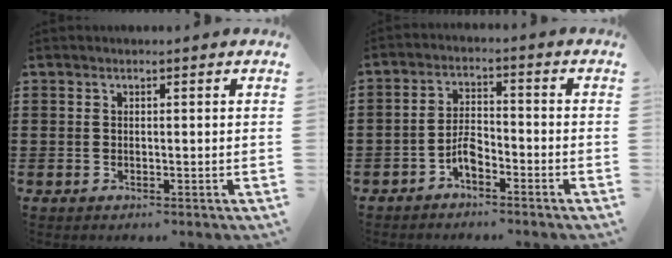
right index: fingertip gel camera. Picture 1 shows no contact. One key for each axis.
{"total": 3.7, "fx": -2.5, "fy": 1.5, "fz": 2.4, "tx": -0.057, "ty": 0.002, "tz": -0.052}